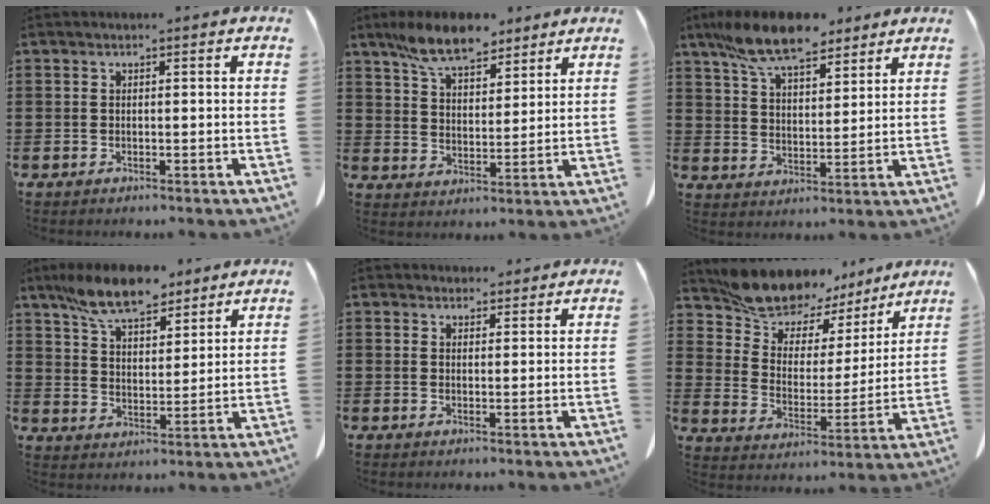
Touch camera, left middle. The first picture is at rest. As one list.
[{"total": 8.9, "force": [7.2, 3.0, 4.2], "torque": [-0.097, -0.012, 0.135]}, {"total": 10.5, "force": [8.3, 3.4, 5.4], "torque": [-0.131, -0.012, 0.158]}, {"total": 9.4, "force": [7.6, 3.1, 4.6], "torque": [-0.106, -0.013, 0.143]}, {"total": 2.4, "force": [2.2, 0.8, 0.2], "torque": [-0.009, -0.002, 0.044]}, {"total": 10.7, "force": [10.0, 3.4, 1.8], "torque": [-0.082, -0.069, 0.188]}]